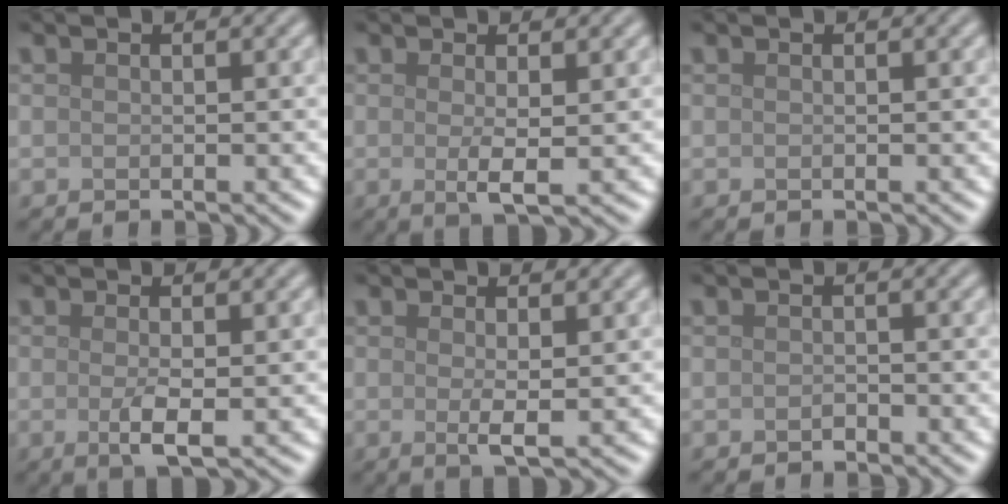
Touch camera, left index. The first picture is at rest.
{"total": 2.2, "force": [0.1, 0.3, 2.2], "torque": [-0.040, -0.007, 0.003]}
{"total": 0.0}
{"total": 2.5, "force": [-0.3, 0.5, 2.5], "torque": [-0.048, -0.007, -0.003]}
{"total": 1.9, "force": [0.2, 0.3, 1.8], "torque": [-0.034, -0.008, 0.005]}
{"total": 0.6, "force": [-0.4, 0.3, 0.3], "torque": [-0.006, -0.001, -0.006]}